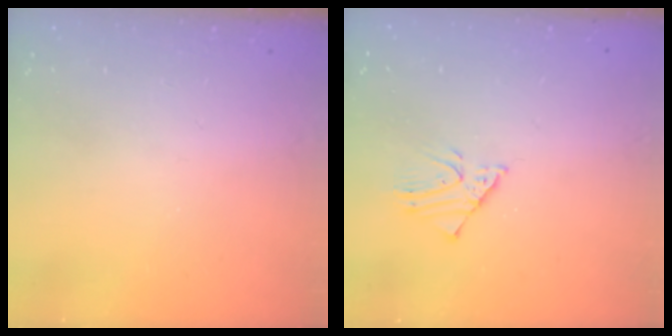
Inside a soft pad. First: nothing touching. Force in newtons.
{"total": 1.7, "press": 1.7, "slide": 0.0}